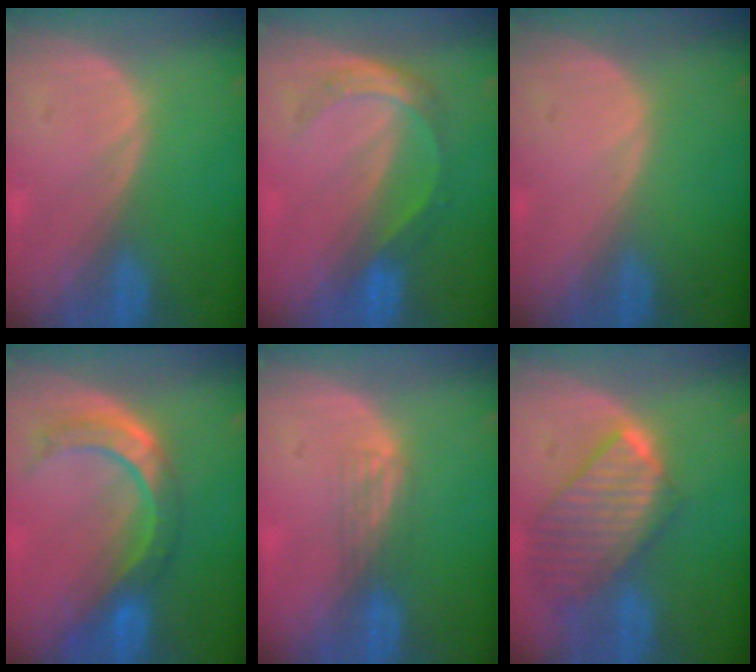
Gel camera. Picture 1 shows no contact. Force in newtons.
{"total": 5.5, "press": 4.7, "slide": 2.8}
{"total": 0.0}
{"total": 8.2, "press": 7.2, "slide": 3.9}
{"total": 2.2, "press": 1.8, "slide": 1.2}
{"total": 9.7, "press": 8.4, "slide": 4.9}